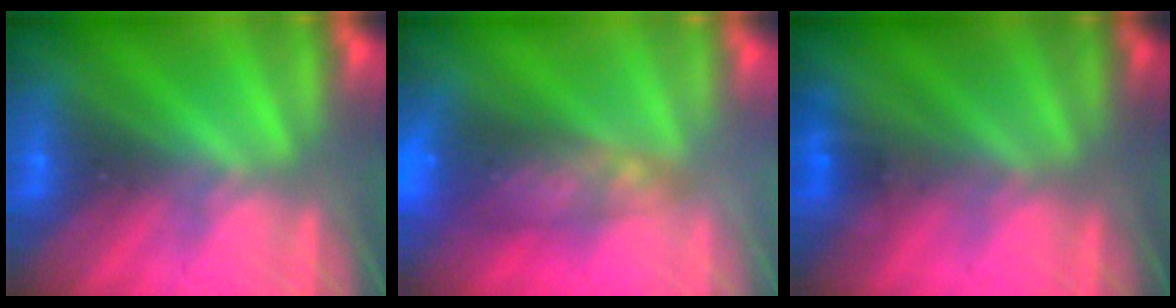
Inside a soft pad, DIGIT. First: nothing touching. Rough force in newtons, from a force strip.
{"total": 8.2}
{"total": 1.6}